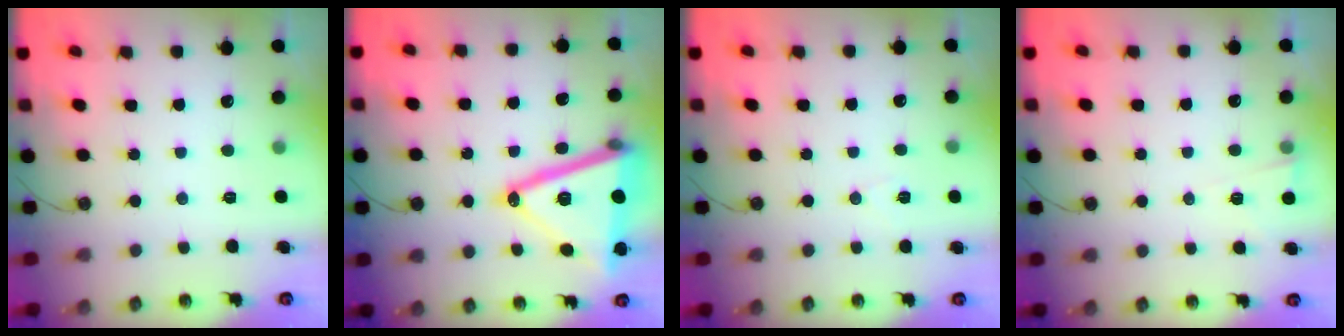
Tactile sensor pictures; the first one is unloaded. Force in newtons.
{"total": 23.6, "press": 23.3, "slide": 3.6}
{"total": 5.0, "press": 3.3, "slide": 3.7}
{"total": 3.0, "press": 2.8, "slide": 1.1}